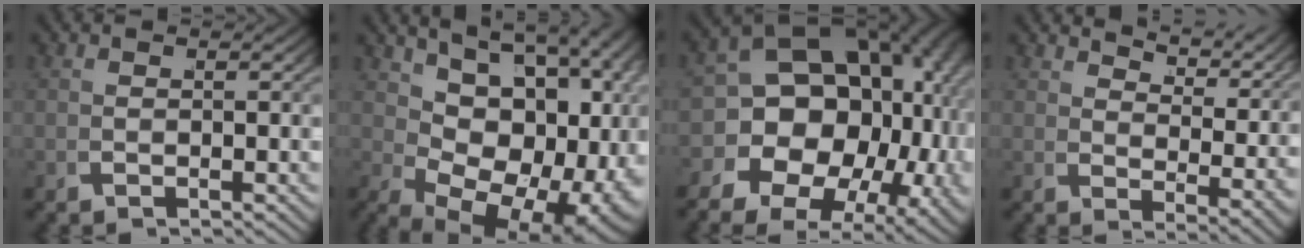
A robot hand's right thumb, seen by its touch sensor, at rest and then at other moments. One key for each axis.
{"total": 16.0, "fx": 0.0, "fy": 10.2, "fz": 12.4, "tx": -0.189, "ty": -0.027, "tz": 0.017}
{"total": 22.7, "fx": 1.2, "fy": 16.8, "fz": 15.3, "tx": -0.245, "ty": -0.019, "tz": 0.009}
{"total": 7.1, "fx": 4.7, "fy": 2.7, "fz": 4.6, "tx": -0.045, "ty": 0.006, "tz": 0.079}